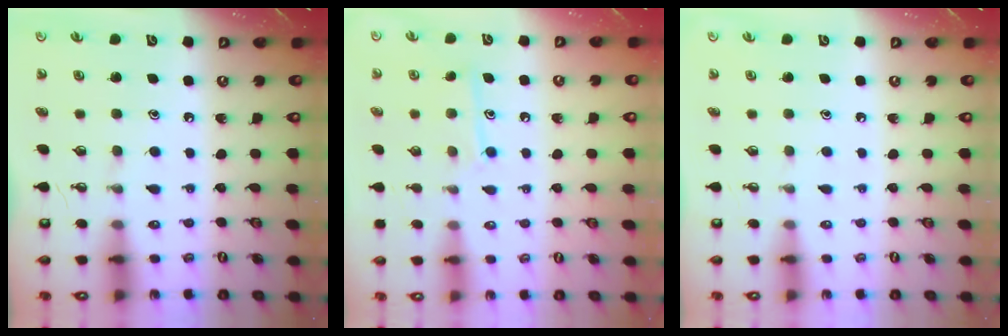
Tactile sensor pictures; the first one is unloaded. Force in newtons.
{"total": 9.8, "press": 9.8, "slide": 0.7}
{"total": 0.0}